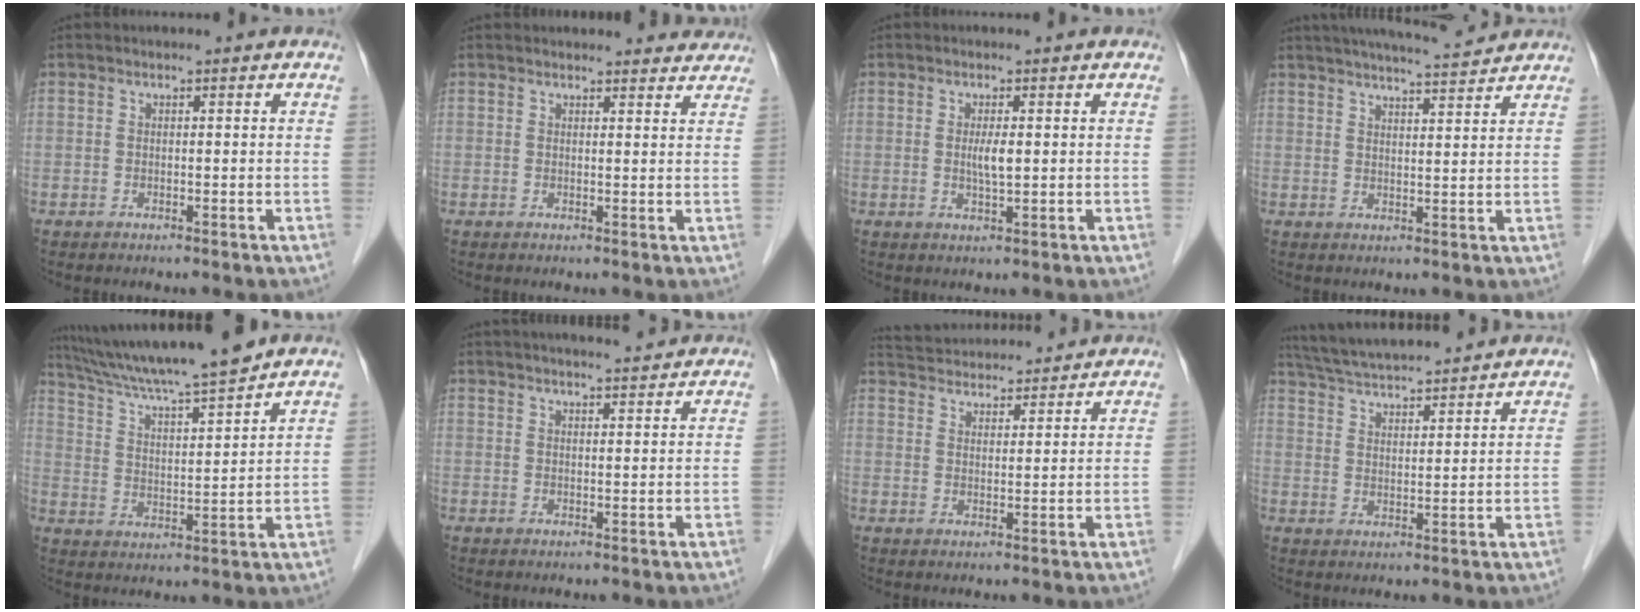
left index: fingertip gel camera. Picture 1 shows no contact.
{"total": 10.3, "force": [9.8, 2.4, 1.9], "torque": [0.006, 0.011, 0.094]}
{"total": 2.4, "force": [0.3, 0.3, 2.4], "torque": [-0.047, -0.003, 0.005]}
{"total": 10.9, "force": [10.1, 0.4, 4.2], "torque": [-0.070, 0.015, 0.139]}
{"total": 14.8, "force": [13.2, -1.0, 6.8], "torque": [-0.126, 0.011, 0.220]}
{"total": 8.9, "force": [8.1, 0.7, 3.6], "torque": [-0.054, 0.022, 0.105]}
{"total": 12.8, "force": [12.3, 2.0, 3.1], "torque": [-0.058, 0.039, 0.188]}
{"total": 14.6, "force": [13.4, 1.0, 5.6], "torque": [-0.109, 0.030, 0.214]}